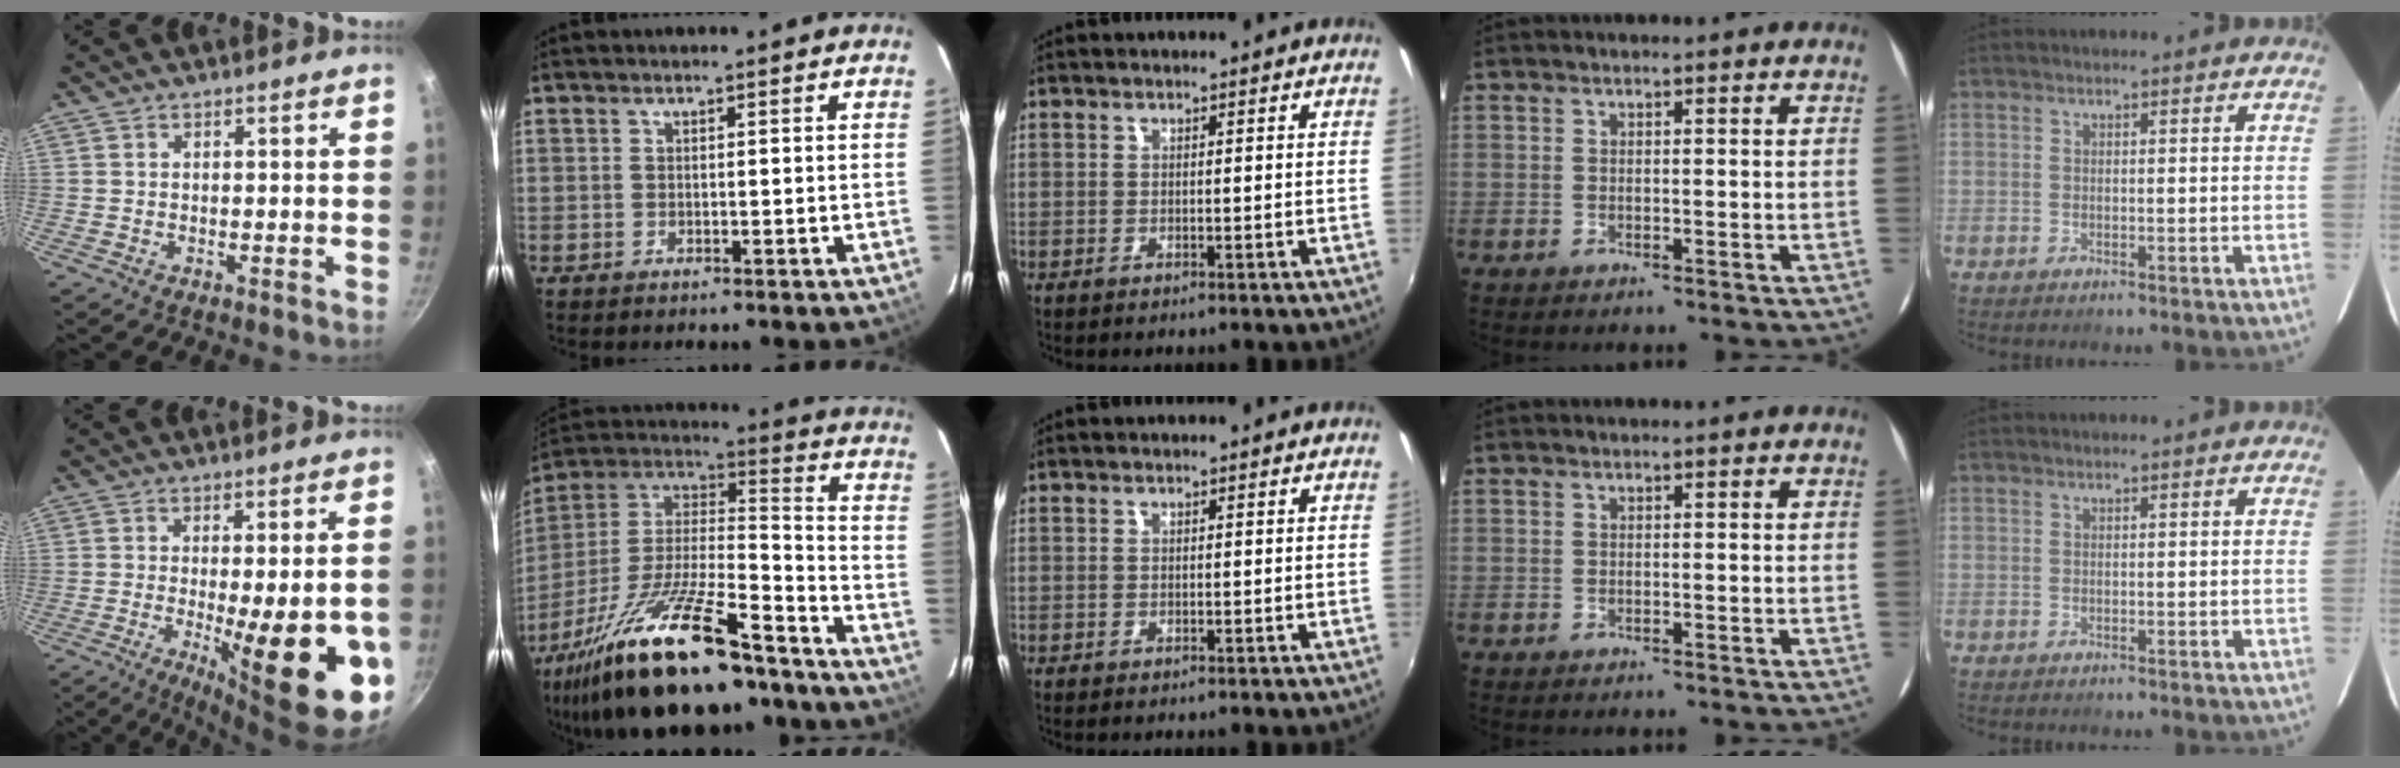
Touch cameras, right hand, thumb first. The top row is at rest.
{"thumb": {"total": 20.0, "force": [-5.0, 5.5, 18.6], "torque": [-0.234, -0.010, -0.055]}, "index": {"total": 28.0, "force": [-19.7, 7.9, 18.3], "torque": [-0.342, -0.021, -0.316]}}